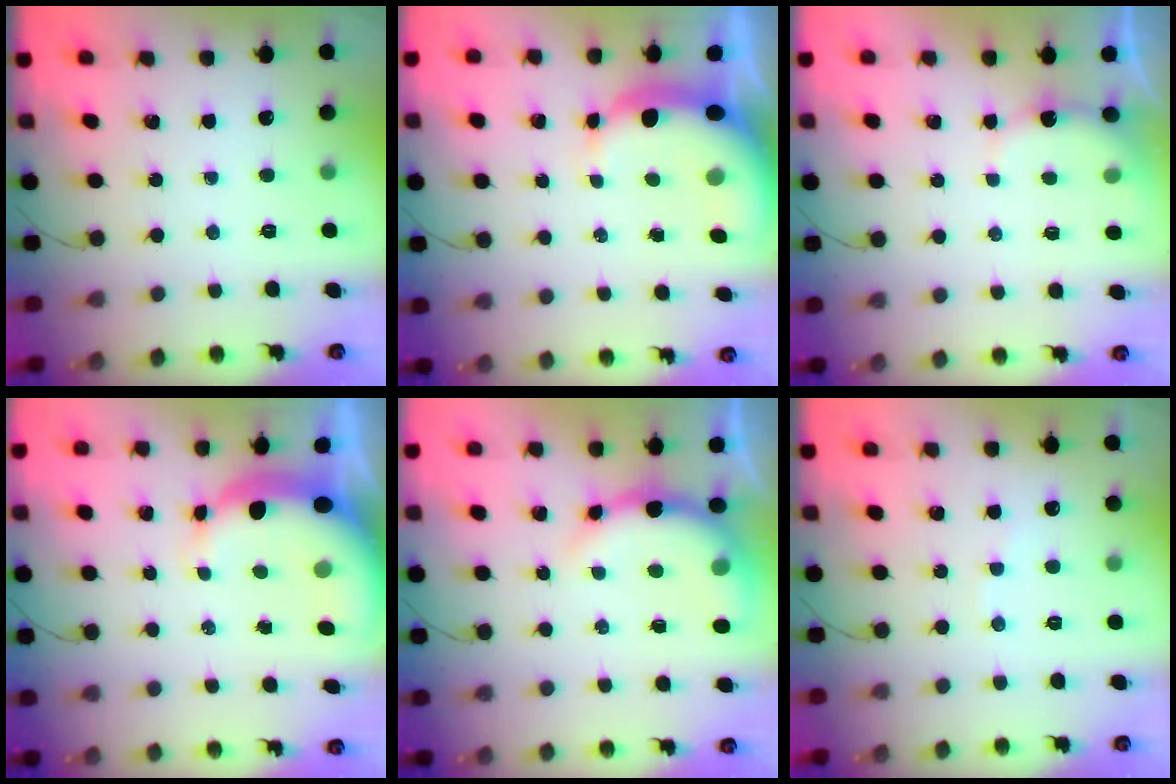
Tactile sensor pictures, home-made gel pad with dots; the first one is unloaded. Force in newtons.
{"total": 6.8, "press": 6.6, "slide": 1.6}
{"total": 5.7, "press": 5.7, "slide": 1.0}
{"total": 8.1, "press": 7.8, "slide": 2.0}
{"total": 8.8, "press": 8.6, "slide": 1.9}
{"total": 4.8, "press": 4.7, "slide": 0.7}